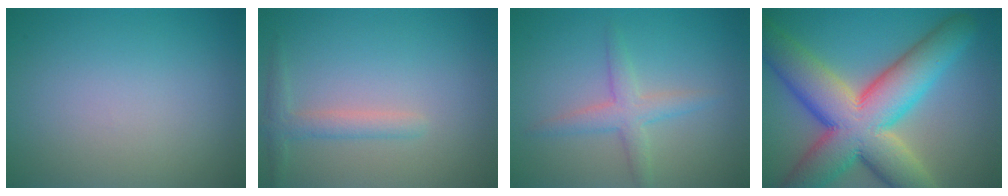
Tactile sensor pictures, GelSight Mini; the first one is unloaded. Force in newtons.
{"total": 1.9, "press": 1.9, "slide": 0.1}
{"total": 2.7, "press": 2.7, "slide": 0.1}
{"total": 13.6, "press": 13.6, "slide": 0.5}